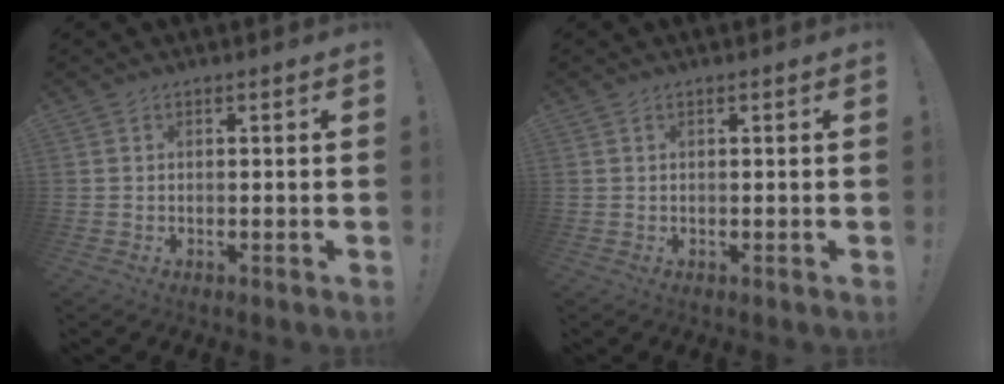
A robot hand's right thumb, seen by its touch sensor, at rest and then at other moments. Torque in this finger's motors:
{"motor_torque": [-0.09, -0.25, -0.02, 0.17, -0.04]}